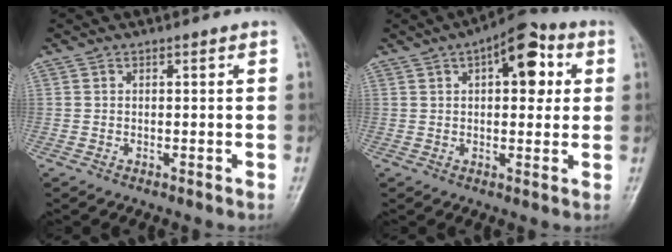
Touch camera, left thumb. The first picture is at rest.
{"total": 10.7, "force": [3.3, 5.3, 8.7], "torque": [-0.086, 0.011, 0.037]}